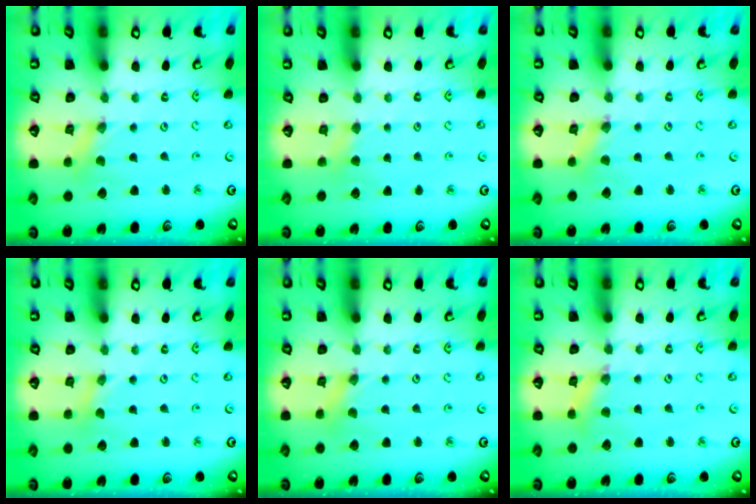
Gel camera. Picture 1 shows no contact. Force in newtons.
{"total": 3.3, "press": 3.2, "slide": 0.6}
{"total": 1.0, "press": 1.0, "slide": 0.3}
{"total": 0.0}
{"total": 0.0}
{"total": 4.8, "press": 4.7, "slide": 0.4}